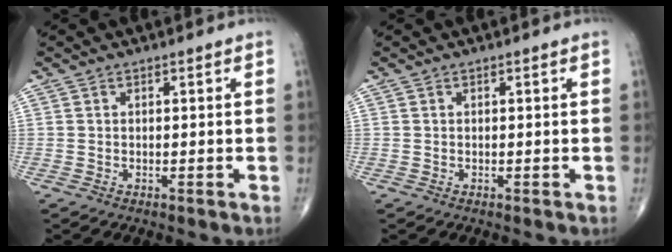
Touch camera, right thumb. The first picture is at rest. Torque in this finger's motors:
{"motor_torque": [-0.02, 0.02, 0.00, 0.00, 0.02]}